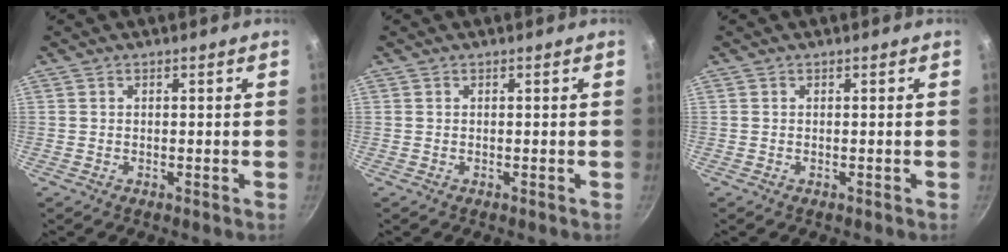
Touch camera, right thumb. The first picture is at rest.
{"total": 0.0}
{"total": 0.0}